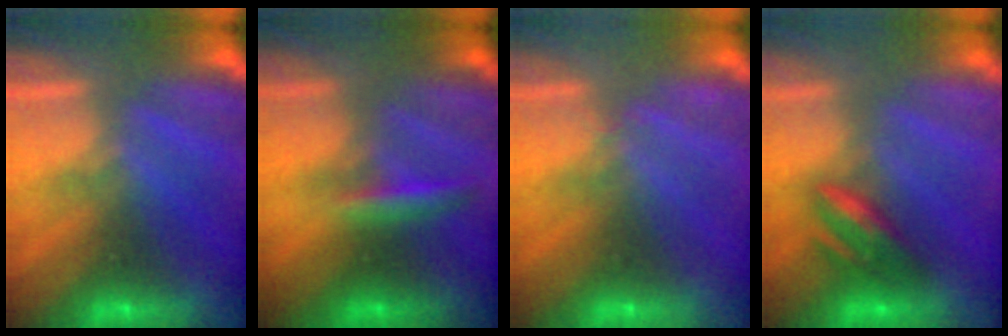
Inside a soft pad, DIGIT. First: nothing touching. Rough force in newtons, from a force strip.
{"total": 2.8}
{"total": 2.1}
{"total": 5.9}